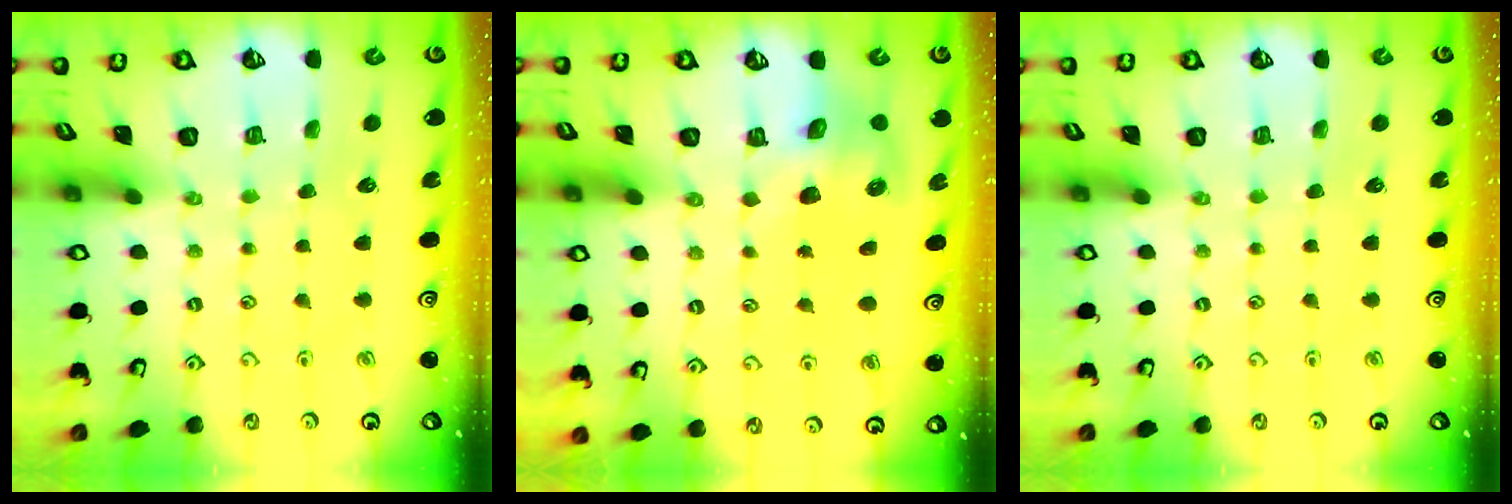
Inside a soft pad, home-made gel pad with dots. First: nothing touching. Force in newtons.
{"total": 8.4, "press": 8.3, "slide": 1.3}
{"total": 0.0}